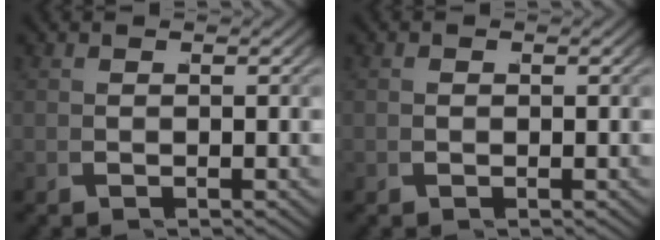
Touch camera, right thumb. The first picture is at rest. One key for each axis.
{"total": 0.6, "fx": 0.0, "fy": 0.5, "fz": 0.2, "tx": -0.005, "ty": -0.001, "tz": 0.000}